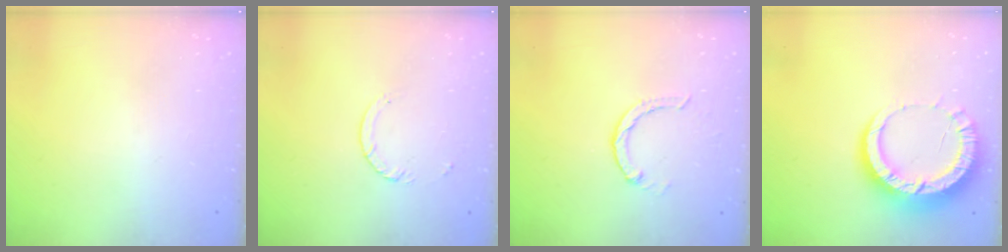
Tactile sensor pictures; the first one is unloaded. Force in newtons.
{"total": 3.9, "press": 3.9, "slide": 0.4}
{"total": 2.0, "press": 2.0, "slide": 0.2}
{"total": 12.8, "press": 12.8, "slide": 1.2}